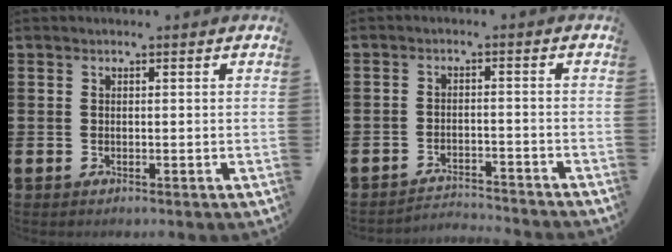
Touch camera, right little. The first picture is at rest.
{"total": 2.7, "force": [-2.7, -0.1, -0.2], "torque": [-0.004, 0.002, -0.059]}